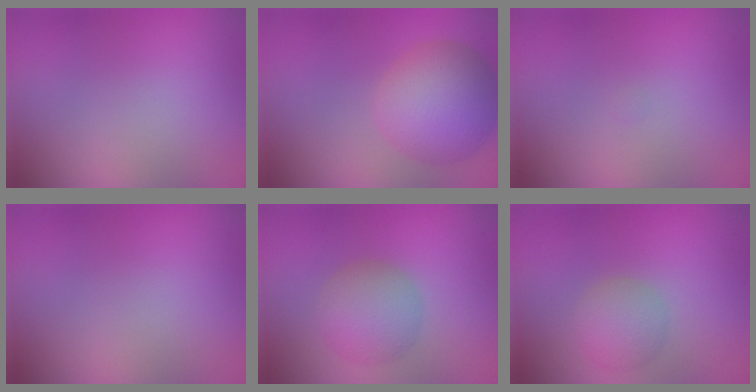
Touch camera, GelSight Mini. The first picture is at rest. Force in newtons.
{"total": 6.6, "press": 6.6, "slide": 0.2}
{"total": 0.0}
{"total": 0.0}
{"total": 4.3, "press": 4.3, "slide": 0.1}
{"total": 2.9, "press": 2.9, "slide": 0.1}